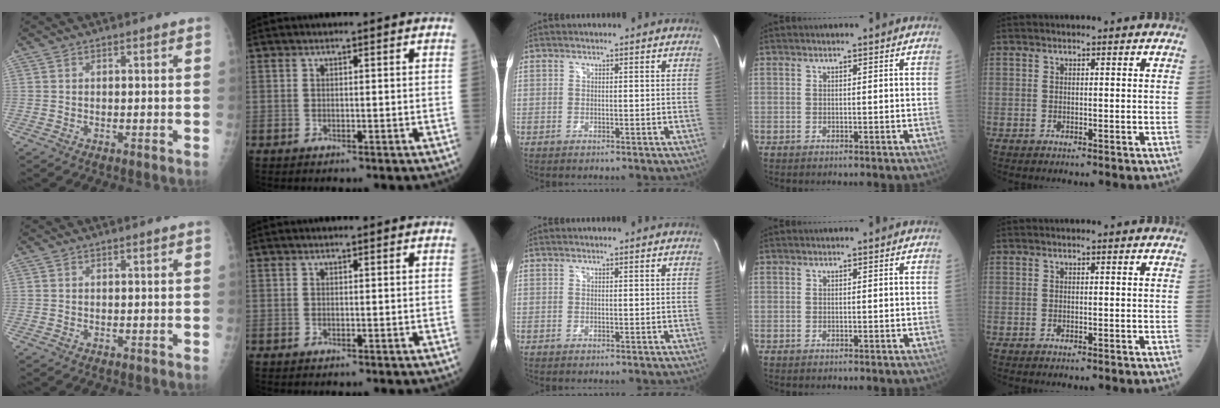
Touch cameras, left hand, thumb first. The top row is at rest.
{}